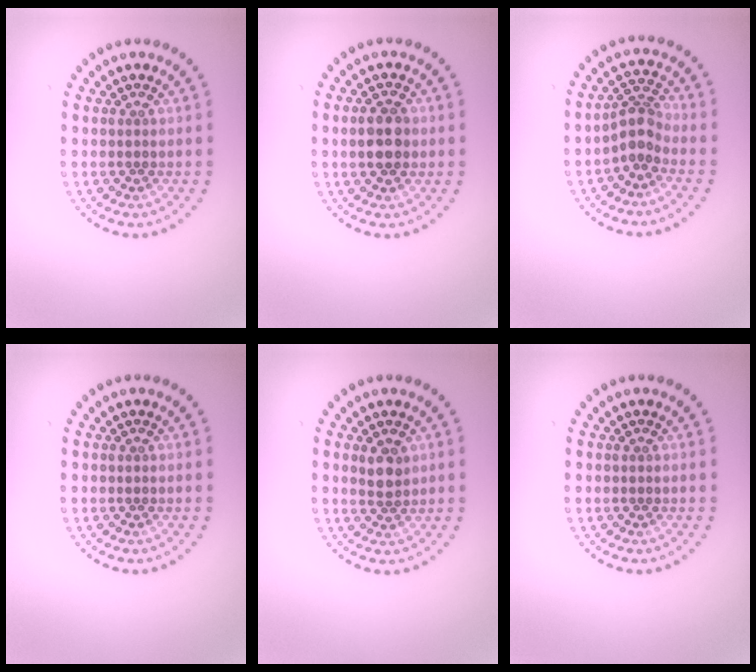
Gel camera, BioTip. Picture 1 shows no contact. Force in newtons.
{"total": 3.2, "press": 3.2, "slide": 0.2}
{"total": 2.7, "press": 2.0, "slide": 1.8}
{"total": 0.0}
{"total": 1.9, "press": 1.8, "slide": 0.8}
{"total": 0.0}